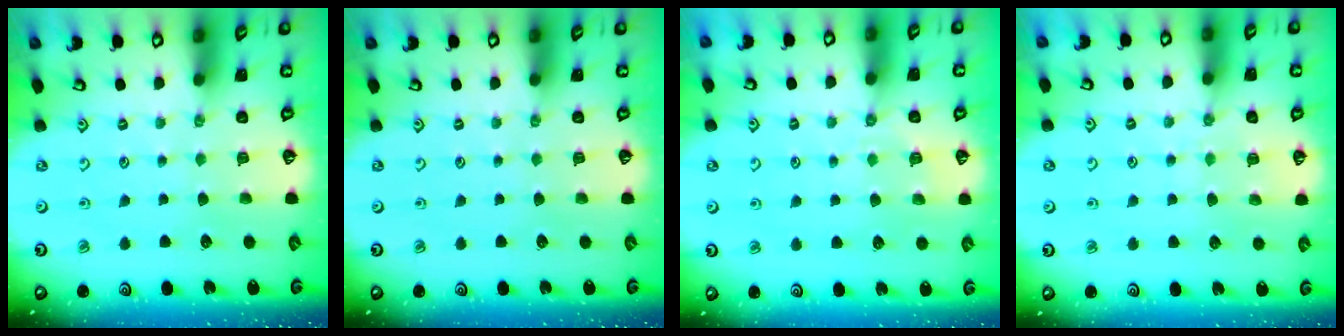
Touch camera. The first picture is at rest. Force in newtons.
{"total": 0.0}
{"total": 3.0, "press": 2.9, "slide": 0.7}
{"total": 5.9, "press": 5.9, "slide": 0.6}